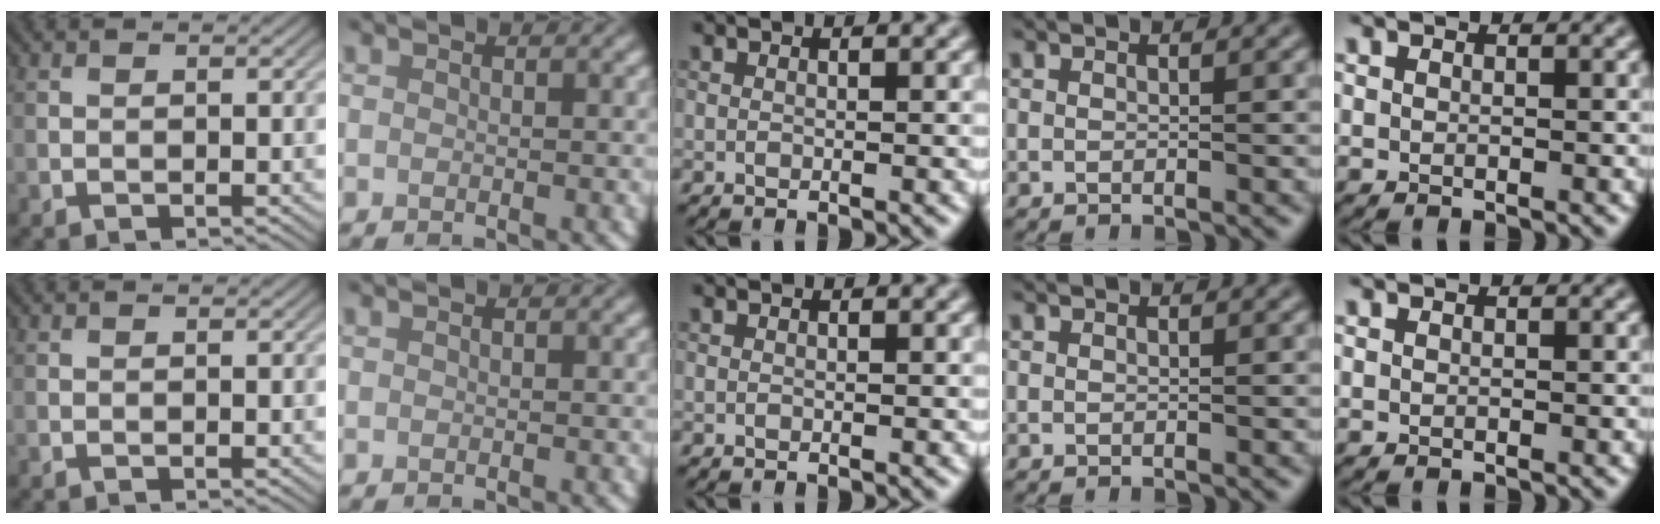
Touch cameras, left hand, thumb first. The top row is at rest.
{}